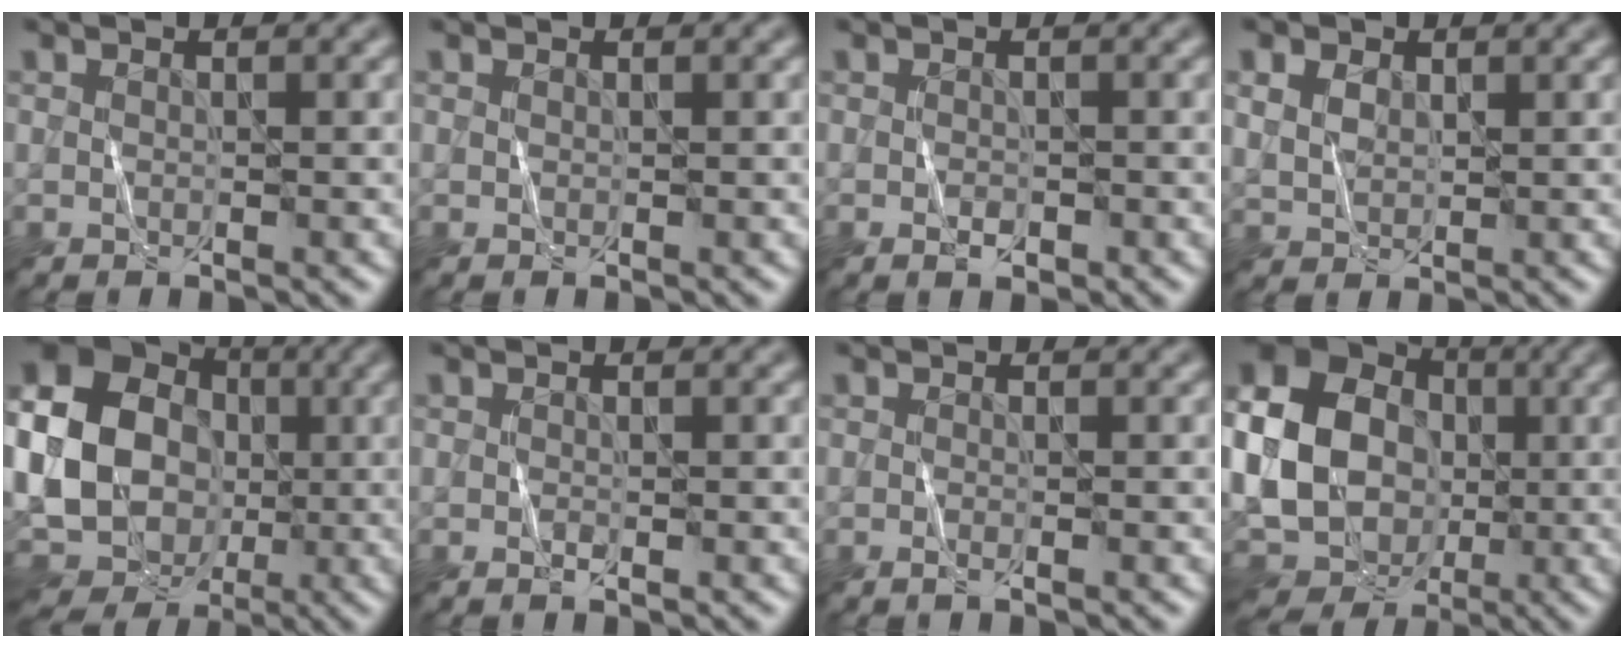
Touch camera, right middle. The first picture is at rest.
{"total": 0.0}
{"total": 1.0, "force": [-0.5, 0.5, 0.7], "torque": [-0.013, 0.001, -0.006]}
{"total": 2.1, "force": [1.0, 1.5, 1.1], "torque": [-0.029, 0.001, 0.019]}
{"total": 23.1, "force": [-0.1, 21.0, 9.7], "torque": [-0.243, 0.010, -0.052]}
{"total": 0.5, "force": [-0.1, 0.2, 0.5], "torque": [-0.012, -0.002, -0.001]}
{"total": 0.9, "force": [-0.2, 0.3, 0.8], "torque": [-0.013, -0.004, -0.005]}
{"total": 20.5, "force": [0.1, 18.2, 9.5], "torque": [-0.236, 0.012, -0.045]}